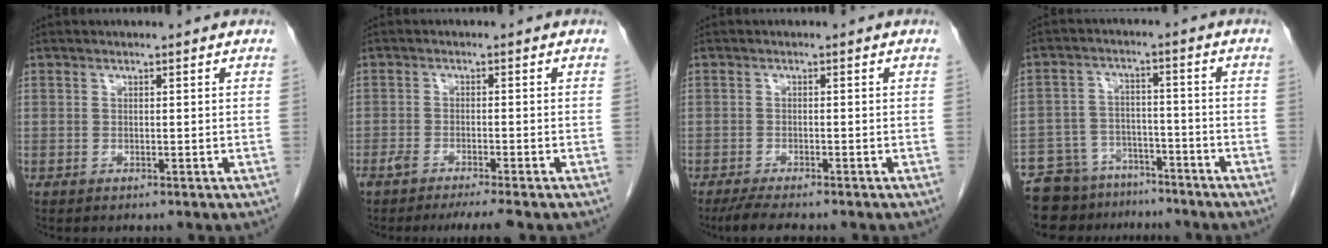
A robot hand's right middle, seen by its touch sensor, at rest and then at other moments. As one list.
[{"total": 5.2, "force": [-4.1, 0.0, 3.1], "torque": [-0.045, -0.007, -0.065]}, {"total": 4.6, "force": [-3.8, 0.5, 2.5], "torque": [-0.044, -0.011, -0.060]}, {"total": 11.1, "force": [-9.5, 5.7, 1.4], "torque": [-0.032, 0.022, -0.146]}]